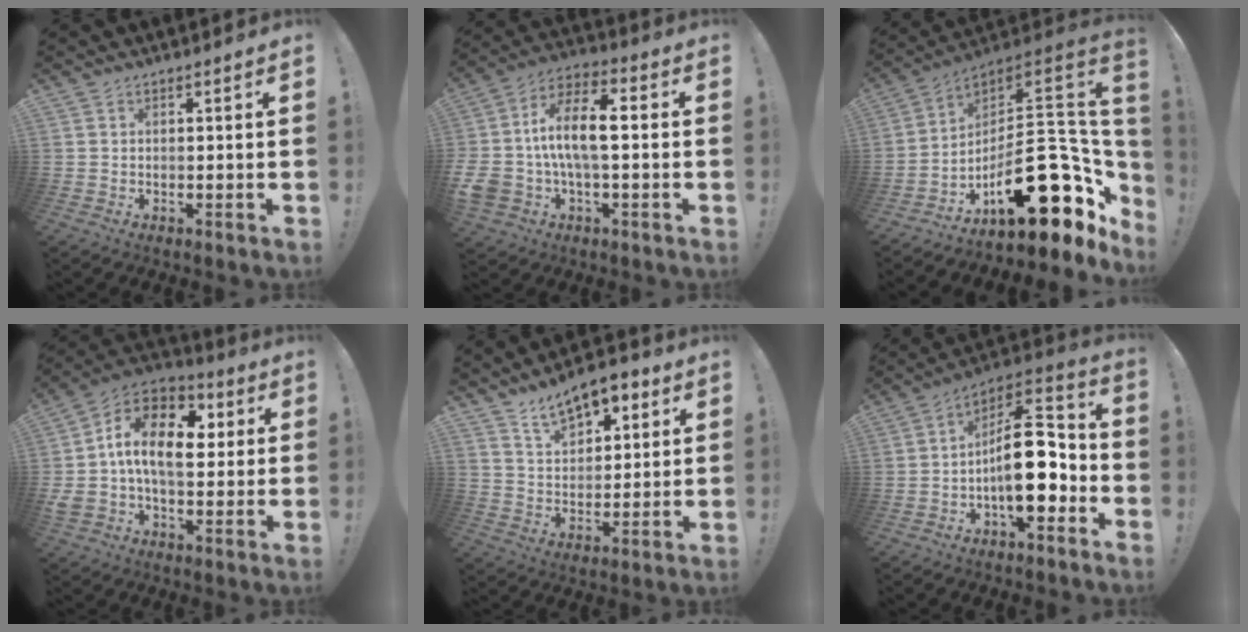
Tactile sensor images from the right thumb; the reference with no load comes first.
{"total": 15.1, "force": [-0.2, 8.5, 12.5], "torque": [-0.237, 0.016, 0.000]}
{"total": 27.1, "force": [-8.4, 12.5, 22.5], "torque": [-0.324, 0.035, -0.116]}
{"total": 17.6, "force": [1.9, 10.7, 13.9], "torque": [-0.240, 0.012, 0.034]}
{"total": 11.0, "force": [7.7, 5.8, 5.4], "torque": [-0.085, -0.039, 0.144]}
{"total": 18.6, "force": [-2.8, 8.4, 16.3], "torque": [-0.258, 0.016, -0.039]}